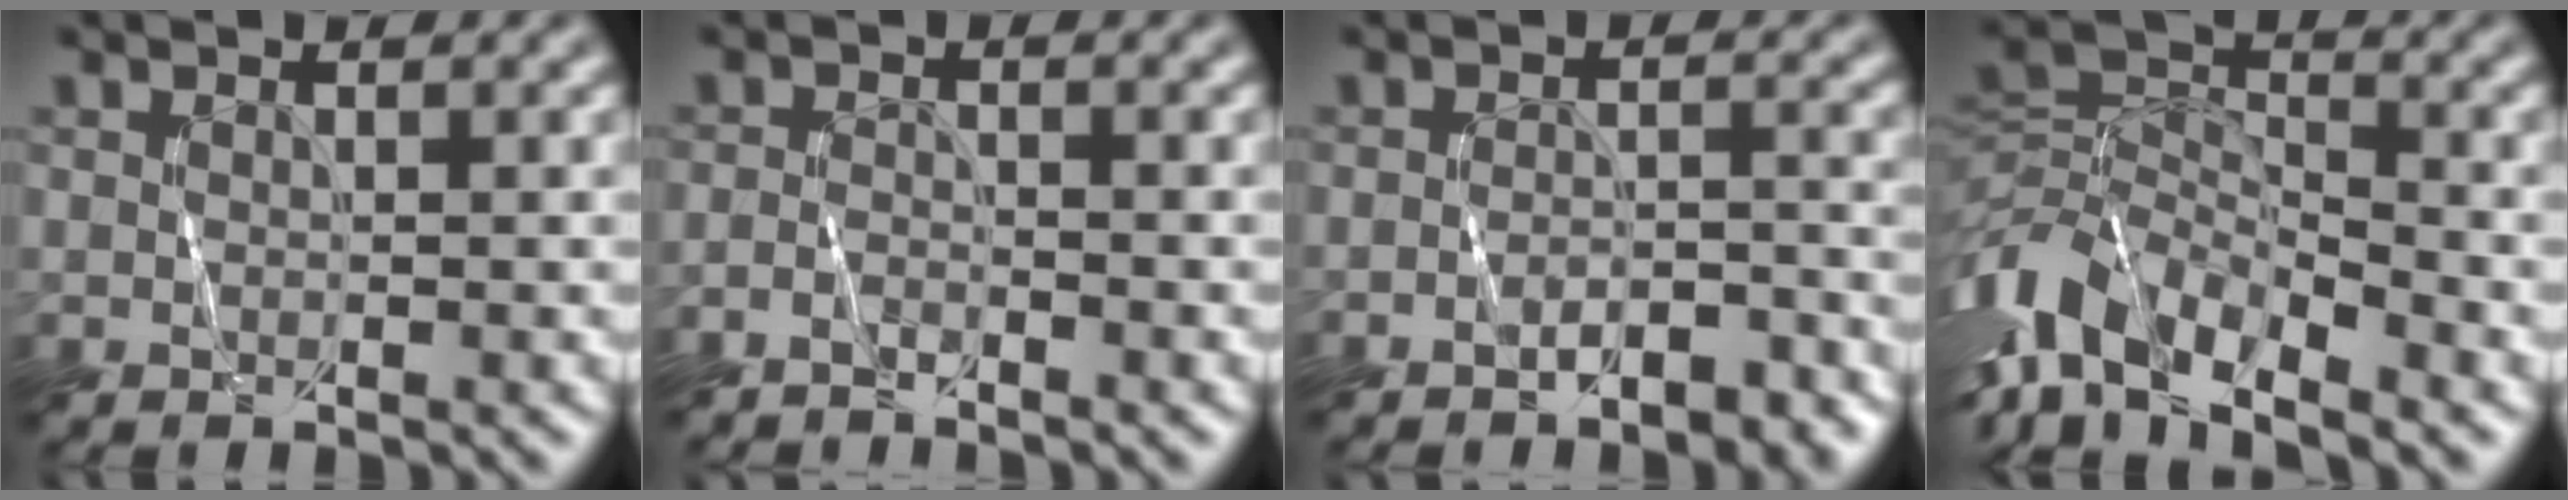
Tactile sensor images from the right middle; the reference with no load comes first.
{"total": 1.6, "force": [-1.6, -0.1, 0.0], "torque": [-0.001, -0.004, -0.038]}
{"total": 2.9, "force": [-2.4, 0.8, 1.4], "torque": [-0.018, 0.006, -0.037]}
{"total": 8.5, "force": [-5.5, 3.9, 5.2], "torque": [-0.098, -0.002, -0.118]}